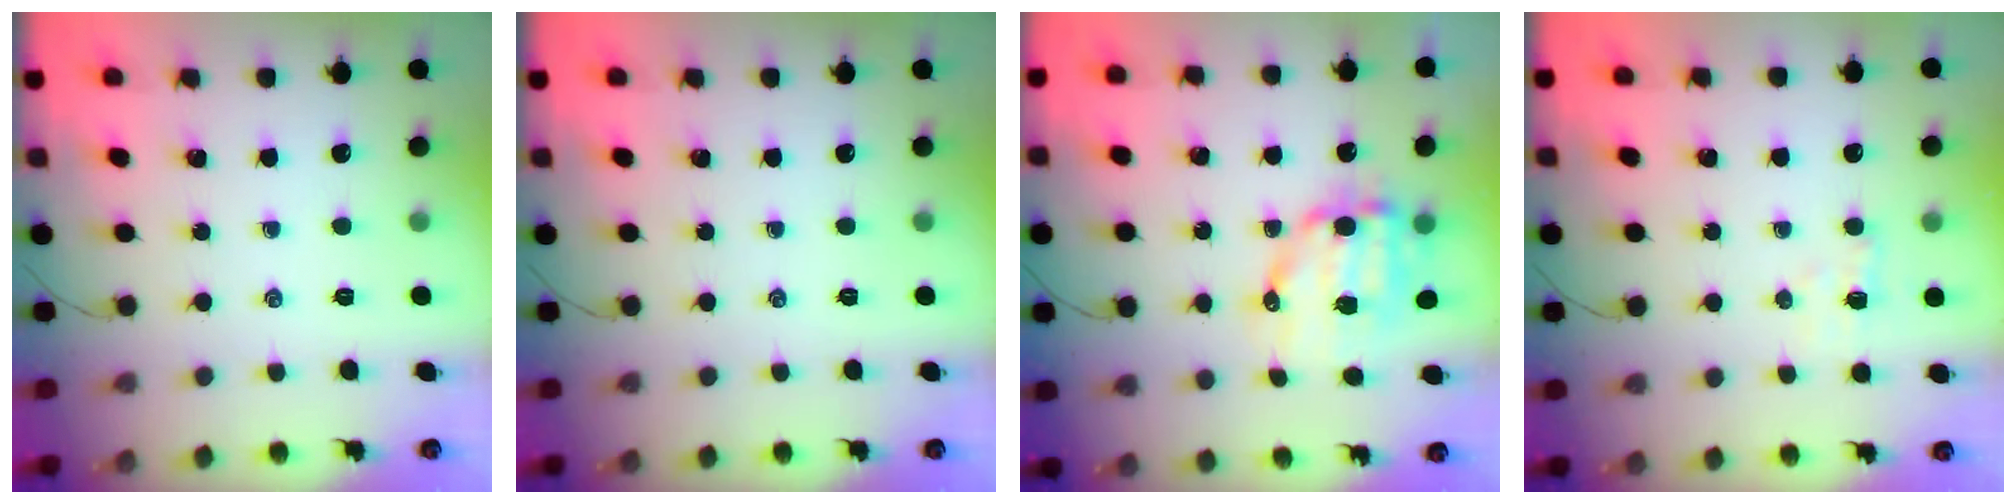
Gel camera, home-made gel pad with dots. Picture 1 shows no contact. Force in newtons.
{"total": 0.0}
{"total": 11.0, "press": 10.8, "slide": 1.9}
{"total": 3.2, "press": 3.0, "slide": 1.0}